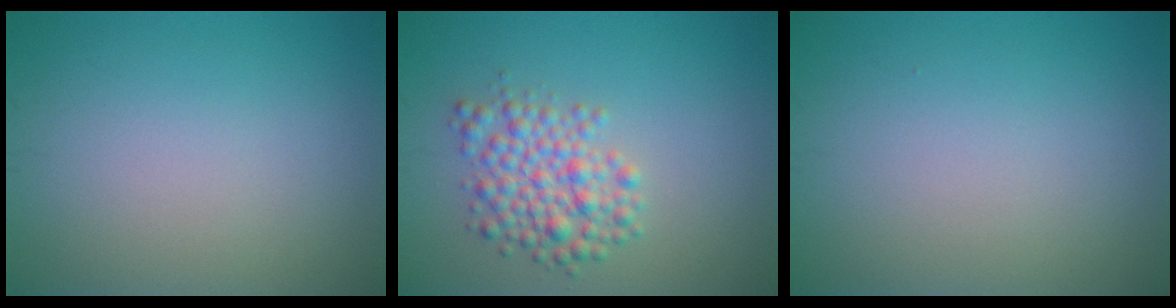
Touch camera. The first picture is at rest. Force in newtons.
{"total": 4.0, "press": 4.0, "slide": 0.1}
{"total": 0.0}